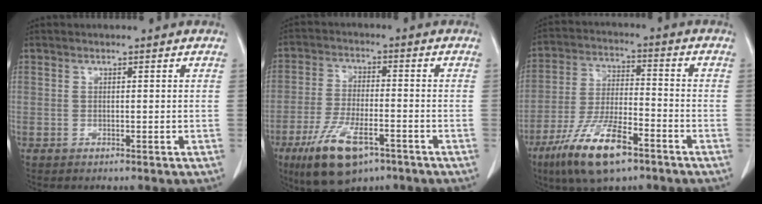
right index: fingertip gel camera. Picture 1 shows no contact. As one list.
[{"total": 11.7, "force": [-6.8, 4.1, 8.7], "torque": [-0.173, -0.015, -0.113]}, {"total": 13.1, "force": [-8.0, 3.4, 9.8], "torque": [-0.196, -0.017, -0.142]}]